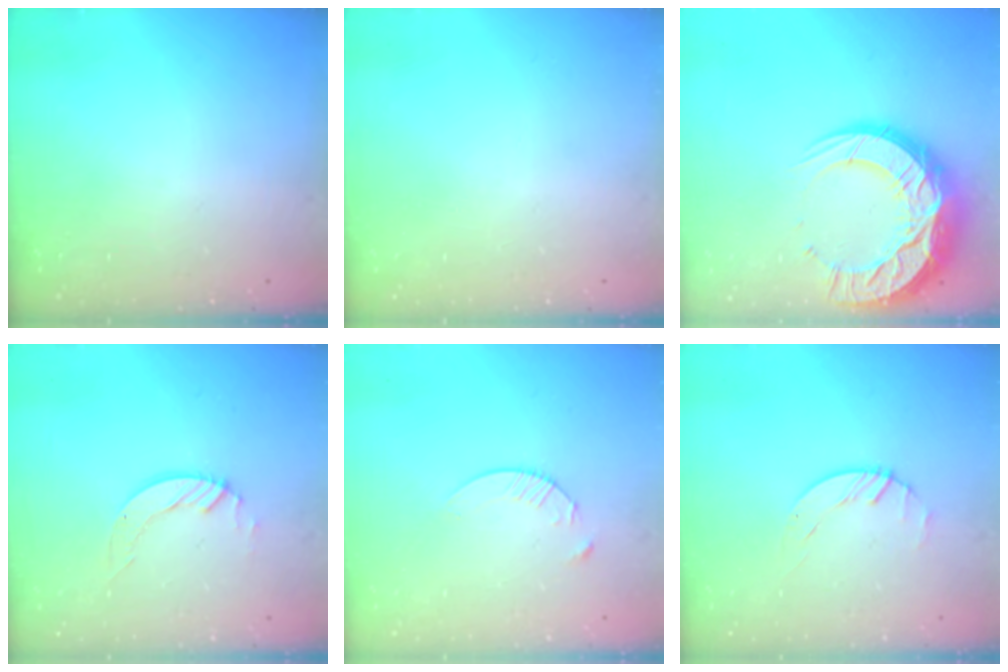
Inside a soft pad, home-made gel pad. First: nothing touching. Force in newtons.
{"total": 0.0}
{"total": 22.3, "press": 22.2, "slide": 1.9}
{"total": 4.2, "press": 4.2, "slide": 0.2}
{"total": 4.8, "press": 4.8, "slide": 0.6}
{"total": 0.6, "press": 0.6, "slide": 0.1}